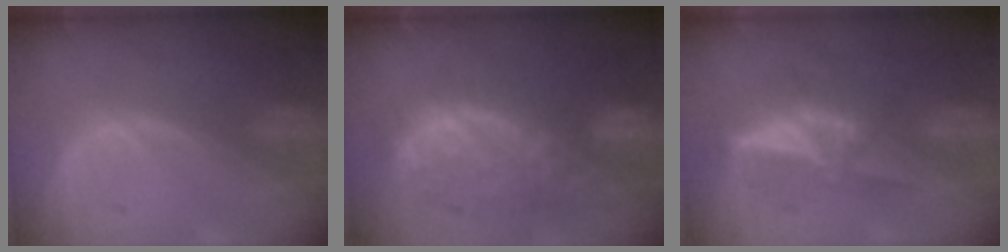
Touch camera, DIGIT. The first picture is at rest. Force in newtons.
{"total": 11.0, "press": 9.6, "slide": 5.5}
{"total": 6.3, "press": 5.4, "slide": 3.2}